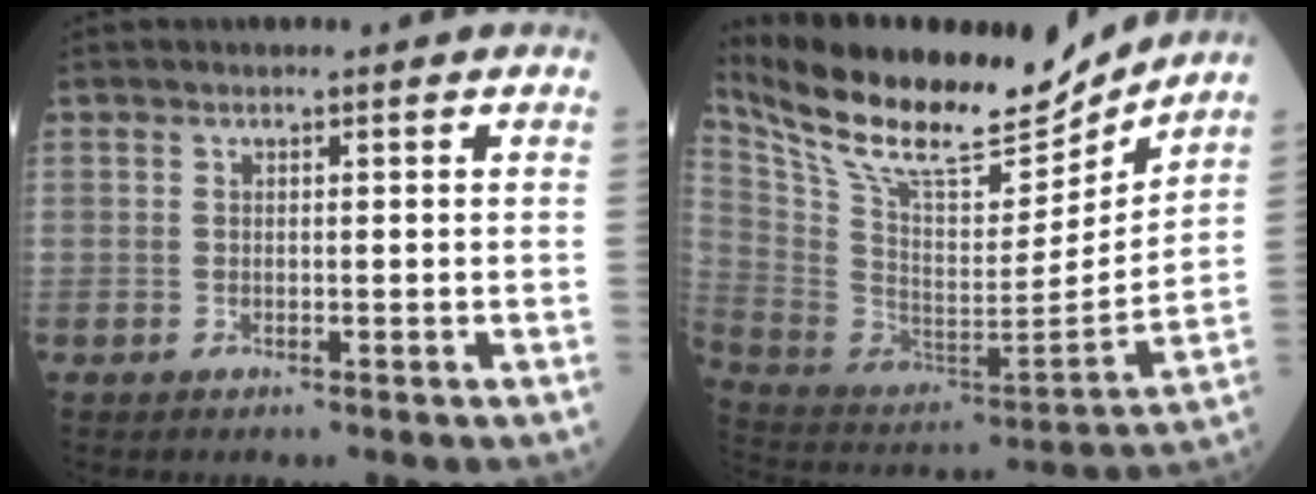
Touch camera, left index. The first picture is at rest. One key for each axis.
{"total": 23.6, "fx": 20.2, "fy": 5.2, "fz": 11.0, "tx": -0.215, "ty": -0.013, "tz": 0.340}